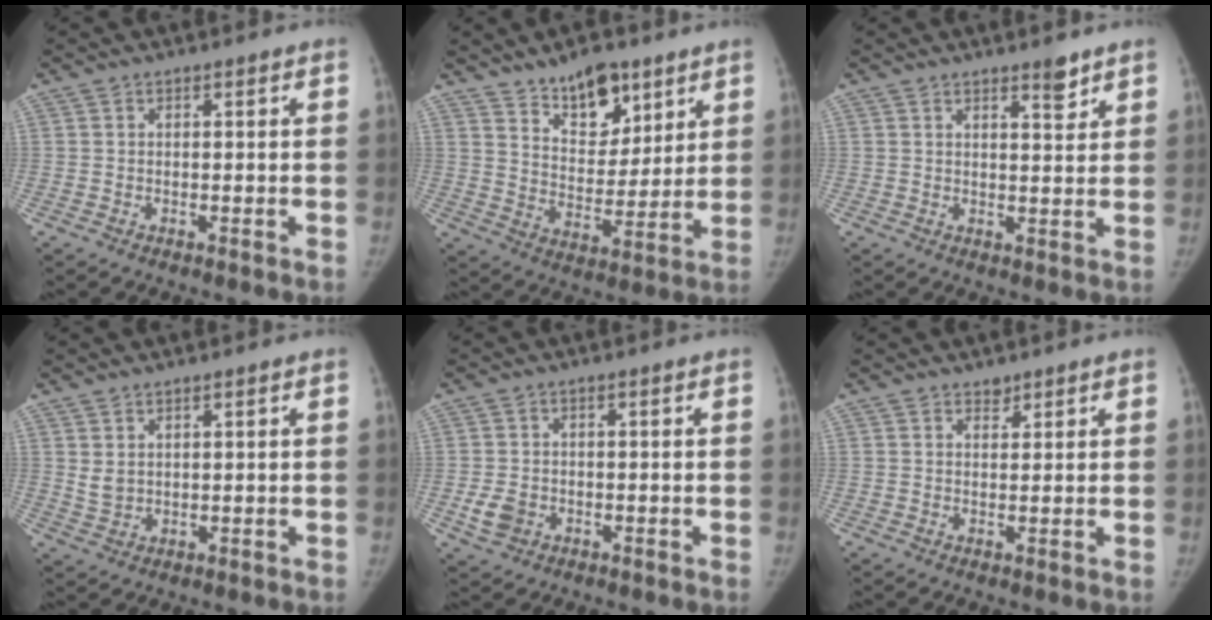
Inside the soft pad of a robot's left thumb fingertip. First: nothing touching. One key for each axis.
{"total": 12.2, "fx": 8.4, "fy": 6.2, "fz": 6.3, "tx": -0.062, "ty": -0.061, "tz": 0.146}
{"total": 3.5, "fx": 2.7, "fy": 0.9, "fz": 2.1, "tx": -0.020, "ty": -0.021, "tz": 0.039}
{"total": 3.2, "fx": 1.6, "fy": 1.8, "fz": 2.1, "tx": -0.035, "ty": -0.013, "tz": 0.041}
{"total": 3.8, "fx": -1.1, "fy": 3.0, "fz": 2.0, "tx": -0.035, "ty": 0.001, "tz": -0.016}
{"total": 1.6, "fx": 1.3, "fy": 0.8, "fz": 0.3, "tx": 0.007, "ty": -0.010, "tz": 0.019}